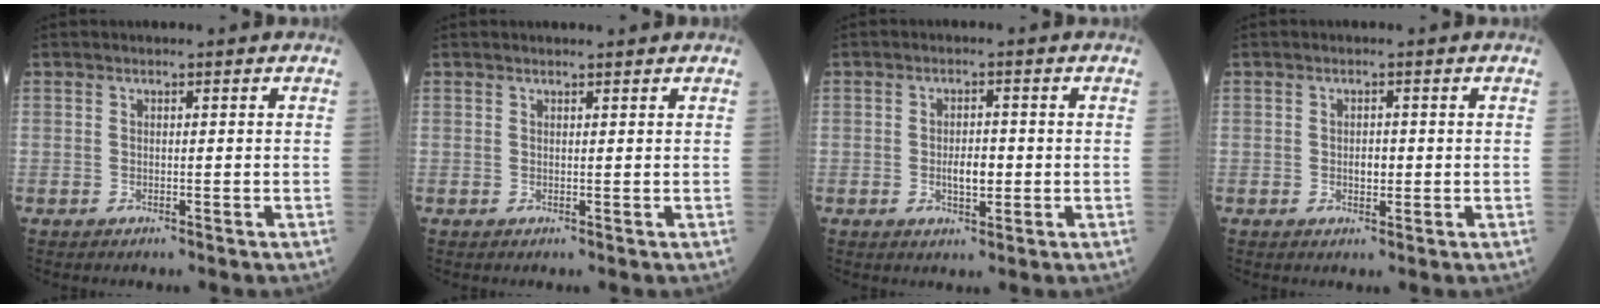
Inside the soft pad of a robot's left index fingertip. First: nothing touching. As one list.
[{"total": 1.6, "force": [1.6, 0.1, 0.4], "torque": [-0.009, 0.007, 0.022]}, {"total": 3.4, "force": [-0.4, 1.4, 3.1], "torque": [-0.056, 0.001, -0.006]}, {"total": 1.7, "force": [-0.1, 1.0, 1.3], "torque": [-0.023, 0.000, 0.000]}]